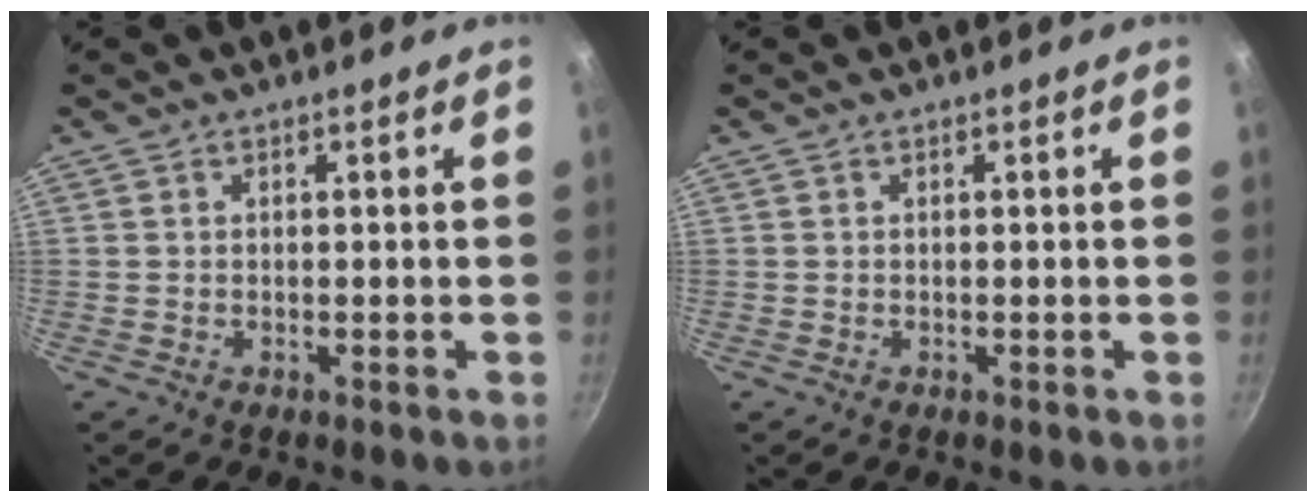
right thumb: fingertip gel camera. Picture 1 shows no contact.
{"total": 0.0}